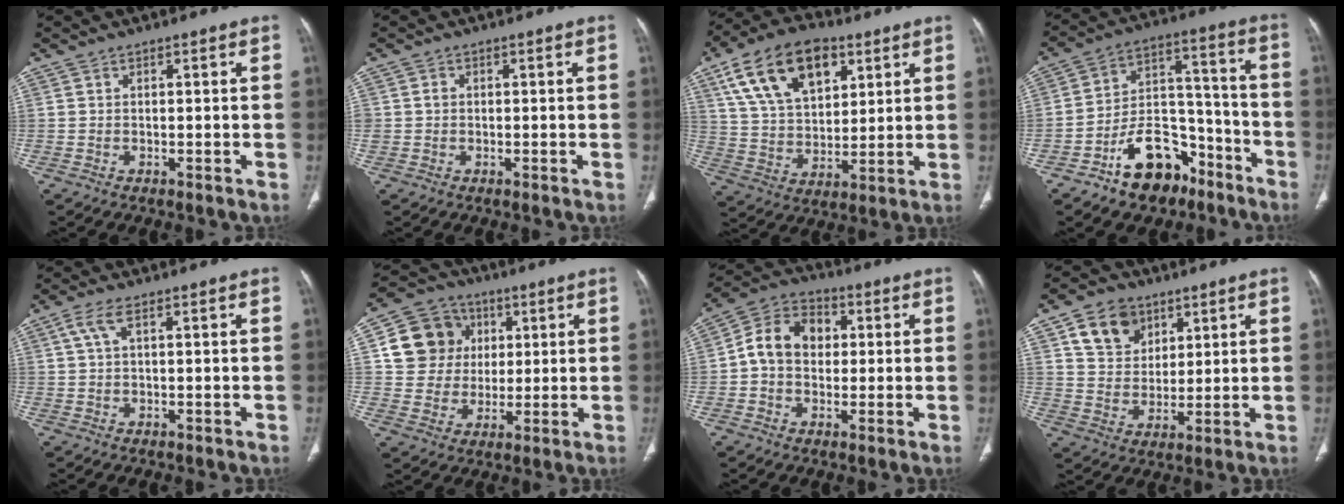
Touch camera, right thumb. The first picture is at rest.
{"total": 1.6, "force": [0.1, 1.3, 0.8], "torque": [-0.014, 0.004, 0.004]}
{"total": 18.5, "force": [8.6, 10.8, 12.3], "torque": [-0.187, -0.018, 0.157]}
{"total": 15.2, "force": [-9.4, 9.1, 7.7], "torque": [-0.081, 0.090, -0.154]}
{"total": 3.0, "force": [1.1, 1.0, 2.6], "torque": [-0.073, 0.014, 0.025]}
{"total": 12.5, "force": [3.0, 11.5, 4.1], "torque": [-0.050, 0.007, 0.053]}
{"total": 10.4, "force": [0.9, 8.1, 6.5], "torque": [-0.095, 0.028, 0.003]}
{"total": 10.2, "force": [5.1, 7.6, 4.3], "torque": [-0.050, -0.021, 0.095]}